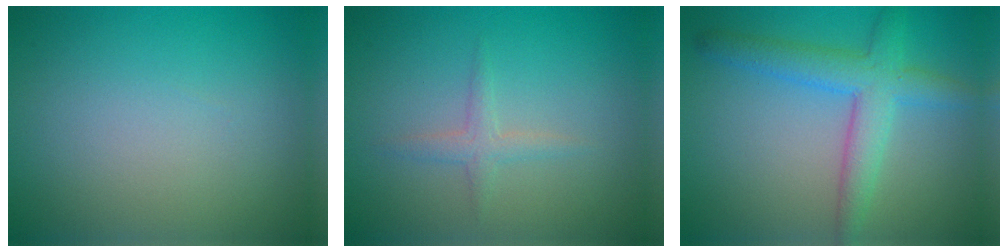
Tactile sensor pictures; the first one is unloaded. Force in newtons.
{"total": 1.9, "press": 1.9, "slide": 0.1}
{"total": 4.6, "press": 4.6, "slide": 0.2}